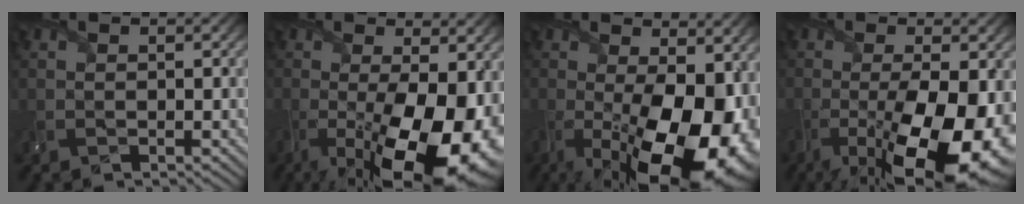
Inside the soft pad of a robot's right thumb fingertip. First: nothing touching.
{"total": 16.3, "force": [-4.6, 6.4, 14.3], "torque": [-0.220, -0.035, -0.053]}
{"total": 18.6, "force": [-4.3, 9.0, 15.6], "torque": [-0.224, -0.049, -0.030]}
{"total": 15.5, "force": [-5.6, 5.2, 13.5], "torque": [-0.224, -0.025, -0.080]}